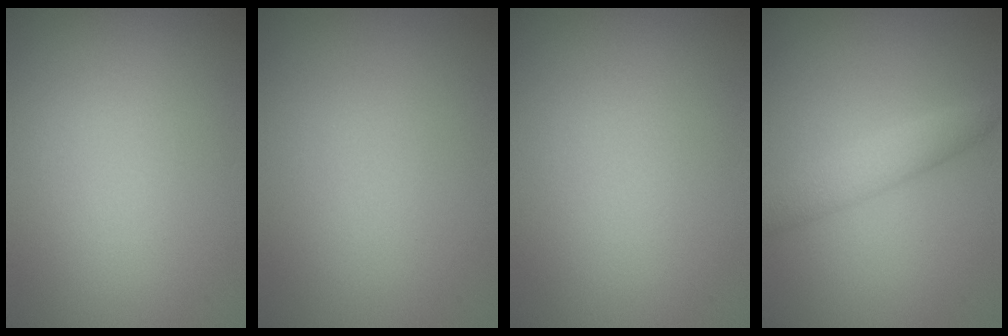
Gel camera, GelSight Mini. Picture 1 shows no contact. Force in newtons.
{"total": 0.0}
{"total": 0.0}
{"total": 2.8, "press": 2.8, "slide": 0.2}